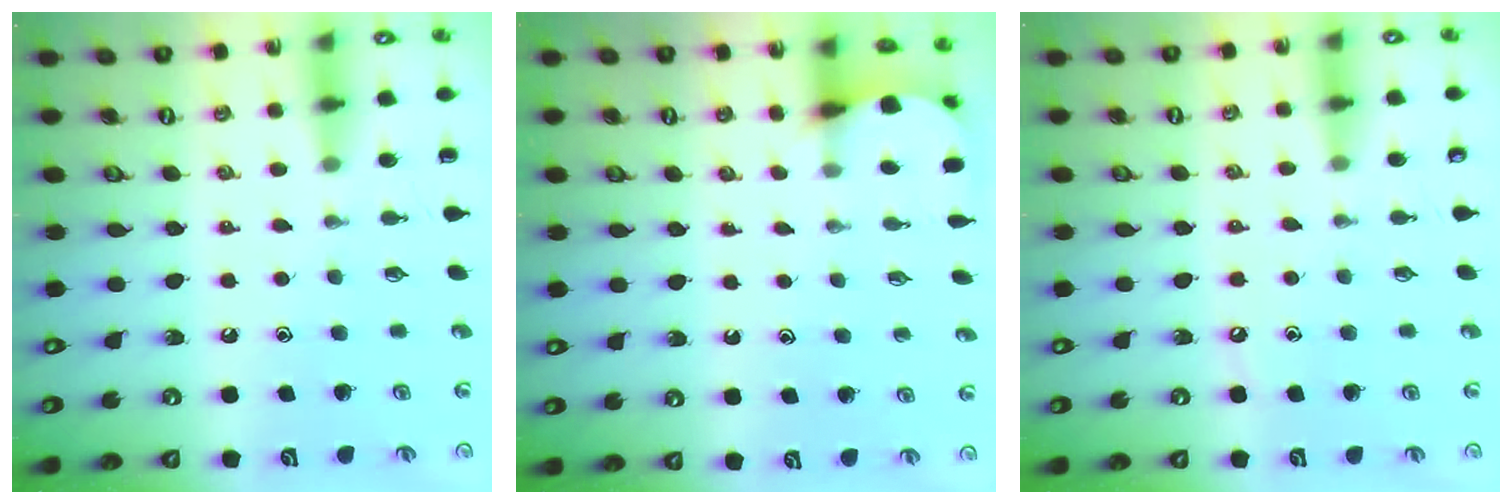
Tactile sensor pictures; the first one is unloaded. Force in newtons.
{"total": 2.1, "press": 2.1, "slide": 0.1}
{"total": 2.7, "press": 2.7, "slide": 0.3}